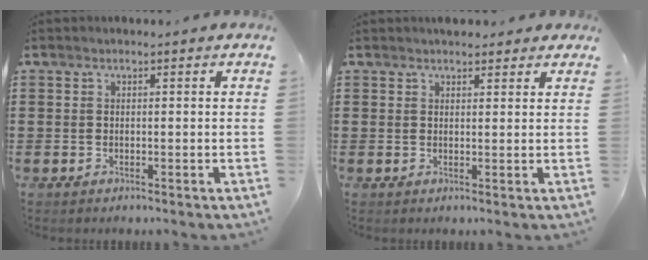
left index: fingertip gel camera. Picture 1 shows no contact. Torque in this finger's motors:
{"motor_torque": [1.52, 0.62, 0.53, 0.04]}